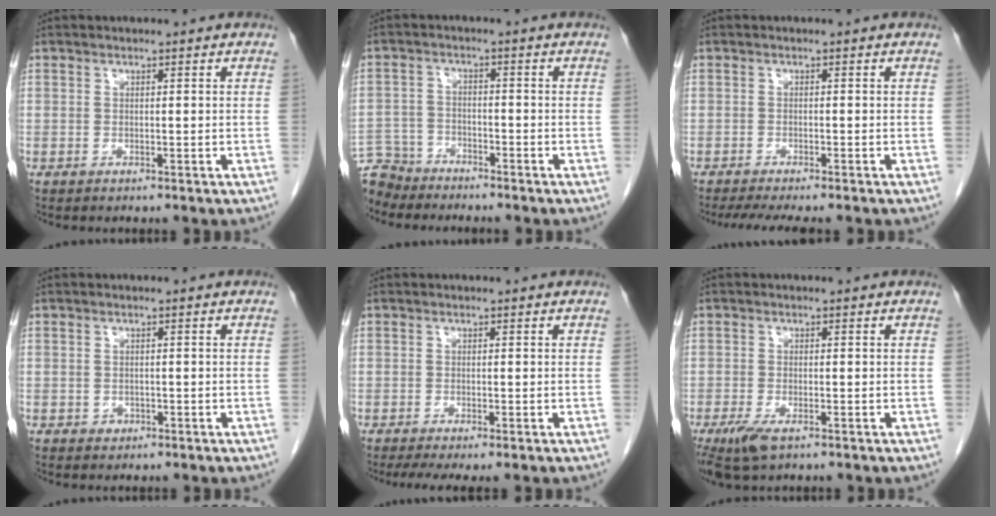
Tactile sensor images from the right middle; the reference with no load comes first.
{"total": 7.0, "force": [-6.6, 2.4, -0.2], "torque": [0.001, -0.002, -0.125]}
{"total": 6.4, "force": [-5.4, 0.6, 3.5], "torque": [-0.046, -0.011, -0.083]}
{"total": 0.8, "force": [-0.3, 0.7, 0.2], "torque": [-0.003, 0.002, -0.003]}
{"total": 3.8, "force": [-2.6, 0.5, 2.7], "torque": [-0.043, -0.013, -0.041]}
{"total": 4.5, "force": [-2.6, 1.4, 3.3], "torque": [-0.071, -0.011, -0.044]}